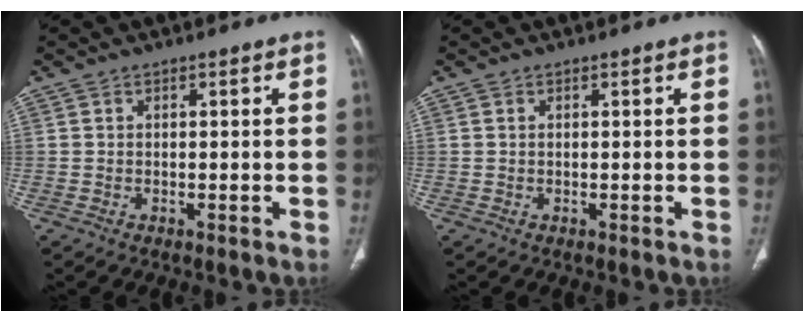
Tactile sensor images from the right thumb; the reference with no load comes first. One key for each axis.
{"total": 0.0}